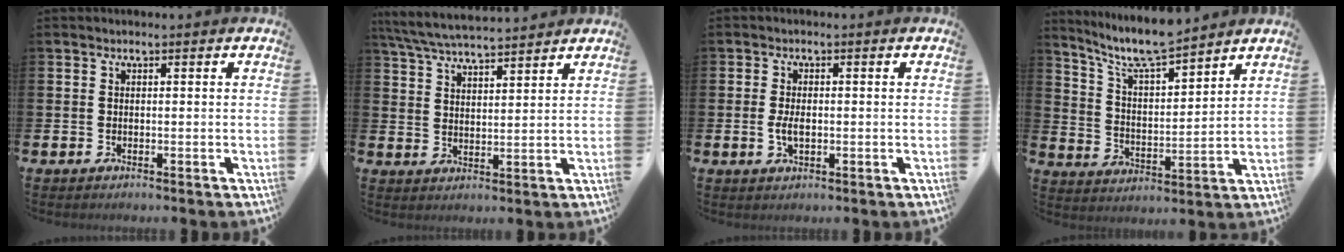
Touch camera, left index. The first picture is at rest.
{"total": 6.2, "force": [6.0, 0.4, 1.5], "torque": [-0.050, -0.028, 0.108]}
{"total": 2.7, "force": [-0.3, 1.4, 2.3], "torque": [-0.041, 0.003, -0.006]}
{"total": 8.6, "force": [7.9, 0.9, 3.1], "torque": [-0.092, -0.042, 0.143]}